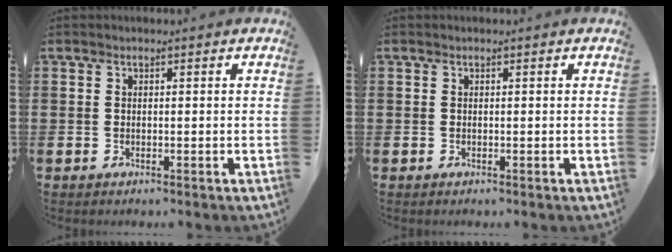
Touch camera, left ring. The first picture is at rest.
{"total": 0.0}